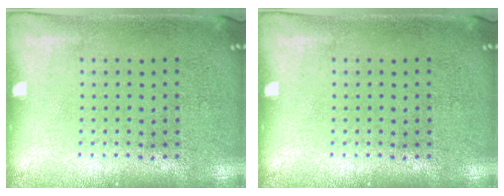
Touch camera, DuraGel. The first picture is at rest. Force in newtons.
{"total": 0.0}